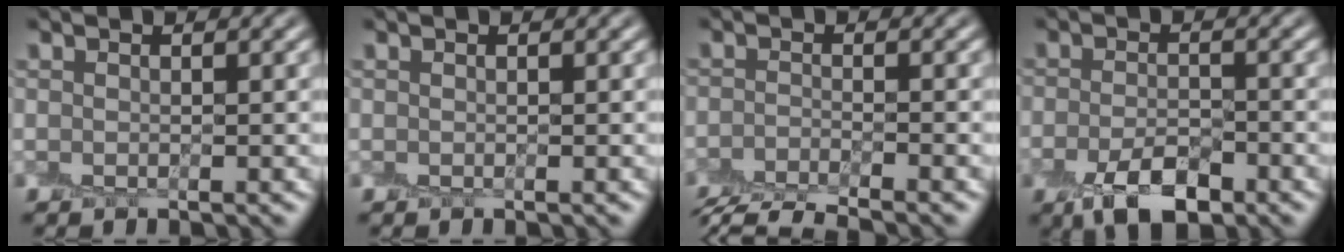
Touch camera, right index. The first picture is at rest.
{"total": 0.0}
{"total": 3.8, "force": [-3.5, 0.4, 1.5], "torque": [-0.033, -0.017, -0.062]}
{"total": 4.1, "force": [-2.1, 1.9, 3.0], "torque": [-0.052, 0.000, -0.039]}